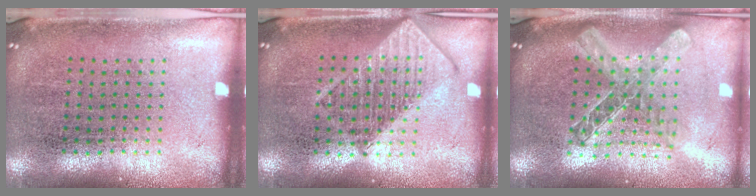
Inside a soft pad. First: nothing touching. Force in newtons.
{"total": 2.9, "press": 2.9, "slide": 0.5}
{"total": 1.9, "press": 1.7, "slide": 1.0}